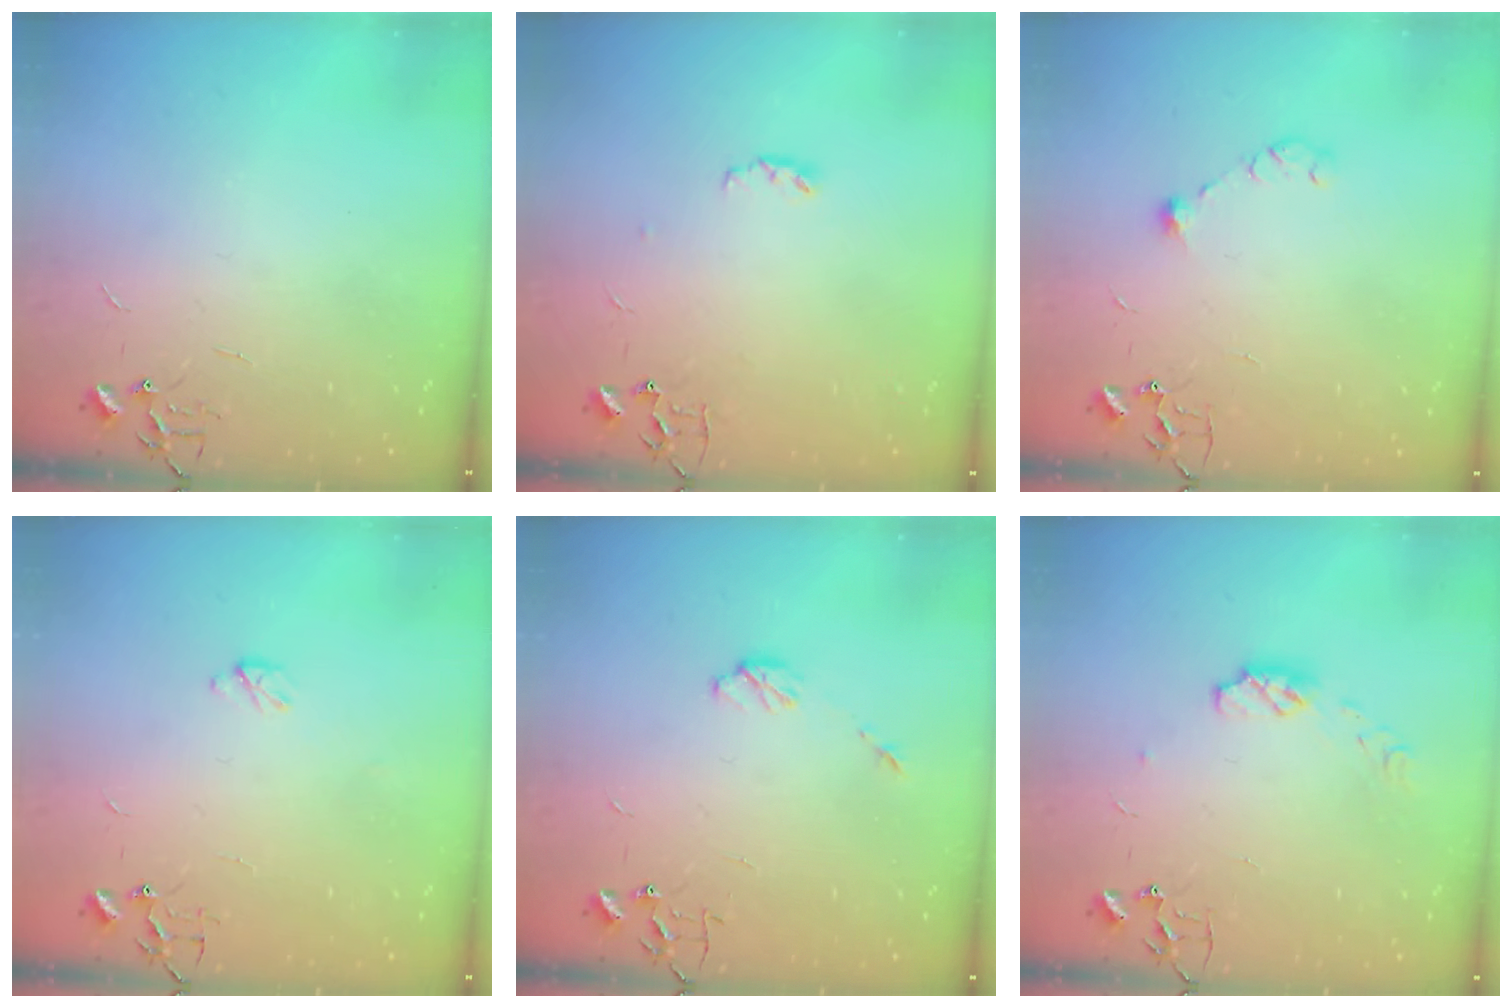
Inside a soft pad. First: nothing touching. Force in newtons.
{"total": 3.8, "press": 3.8, "slide": 0.6}
{"total": 7.9, "press": 7.8, "slide": 1.5}
{"total": 3.0, "press": 3.0, "slide": 0.5}
{"total": 4.7, "press": 4.6, "slide": 0.7}
{"total": 5.9, "press": 5.9, "slide": 0.5}